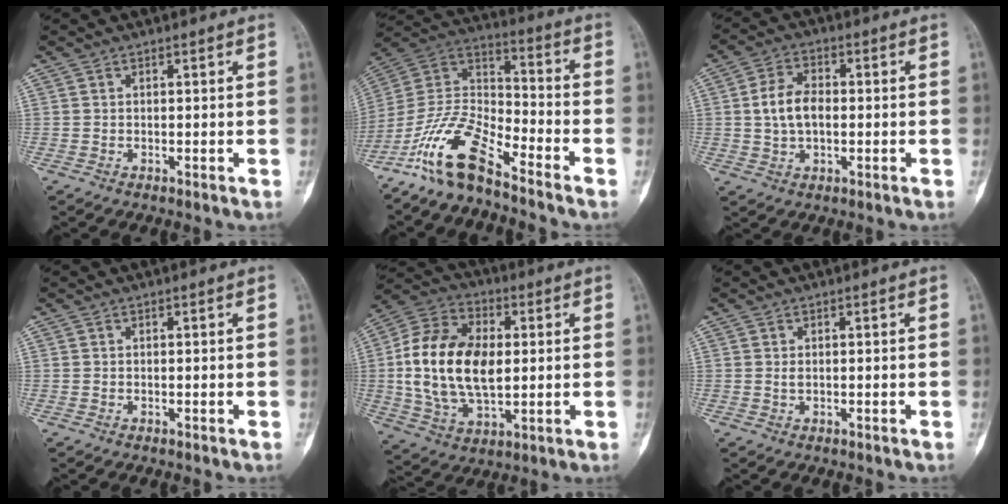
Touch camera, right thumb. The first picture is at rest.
{"total": 14.2, "force": [-10.7, 4.2, 8.4], "torque": [-0.162, 0.077, -0.214]}
{"total": 7.4, "force": [0.1, 4.6, 5.7], "torque": [-0.099, 0.012, -0.001]}
{"total": 0.0}
{"total": 18.9, "force": [1.0, 11.4, 15.0], "torque": [-0.283, 0.007, 0.021]}
{"total": 0.5, "force": [0.1, 0.3, 0.4], "torque": [-0.009, -0.001, 0.002]}